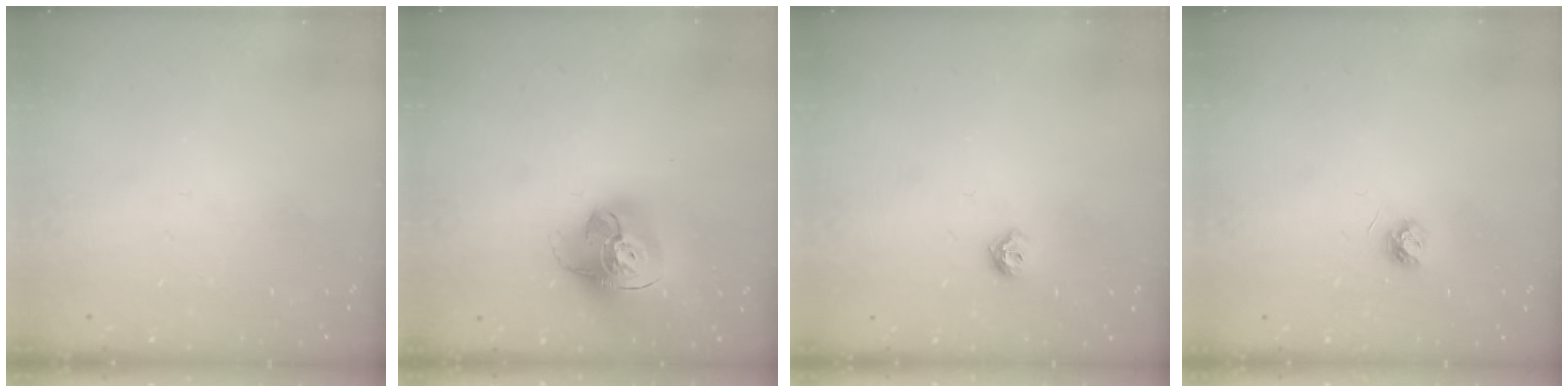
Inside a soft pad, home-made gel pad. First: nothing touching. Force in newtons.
{"total": 18.3, "press": 18.2, "slide": 2.1}
{"total": 5.9, "press": 5.8, "slide": 1.0}
{"total": 4.5, "press": 4.5, "slide": 0.6}